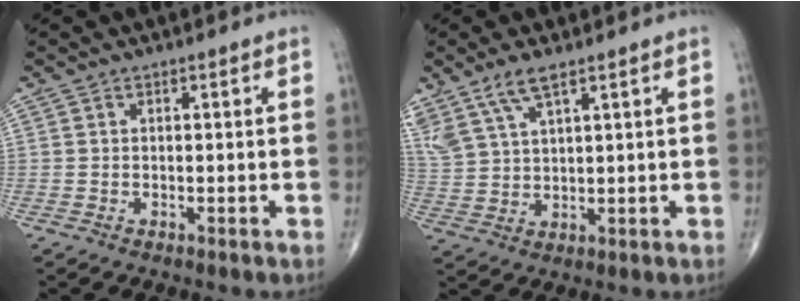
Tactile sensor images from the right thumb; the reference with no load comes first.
{"total": 8.1, "force": [5.4, 2.7, 5.4], "torque": [-0.121, -0.010, 0.118]}